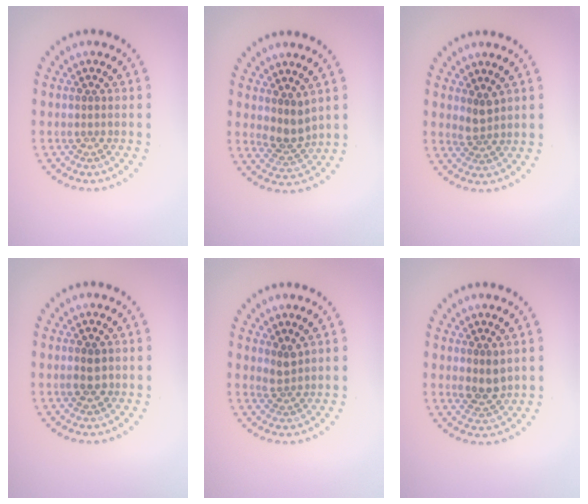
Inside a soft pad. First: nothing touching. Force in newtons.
{"total": 2.5, "press": 1.9, "slide": 1.6}
{"total": 1.8, "press": 1.3, "slide": 1.2}
{"total": 1.6, "press": 1.5, "slide": 0.2}
{"total": 1.6, "press": 1.1, "slide": 1.1}
{"total": 2.3, "press": 2.1, "slide": 1.0}